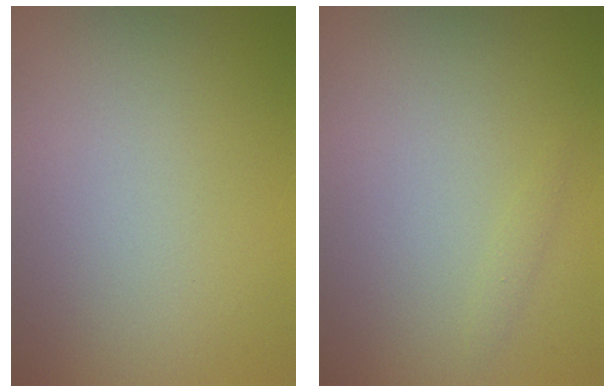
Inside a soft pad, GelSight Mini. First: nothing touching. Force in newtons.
{"total": 0.6, "press": 0.6, "slide": 0.0}